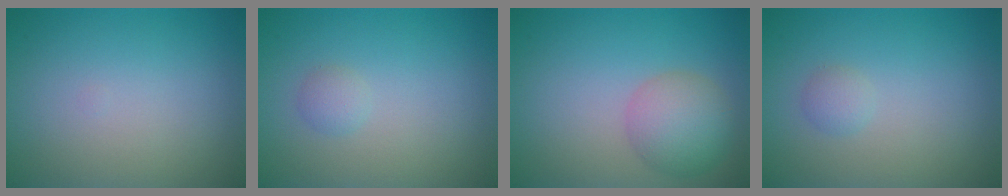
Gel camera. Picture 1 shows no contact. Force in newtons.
{"total": 1.0, "press": 1.0, "slide": 0.1}
{"total": 4.2, "press": 4.2, "slide": 0.2}
{"total": 1.0, "press": 1.0, "slide": 0.1}